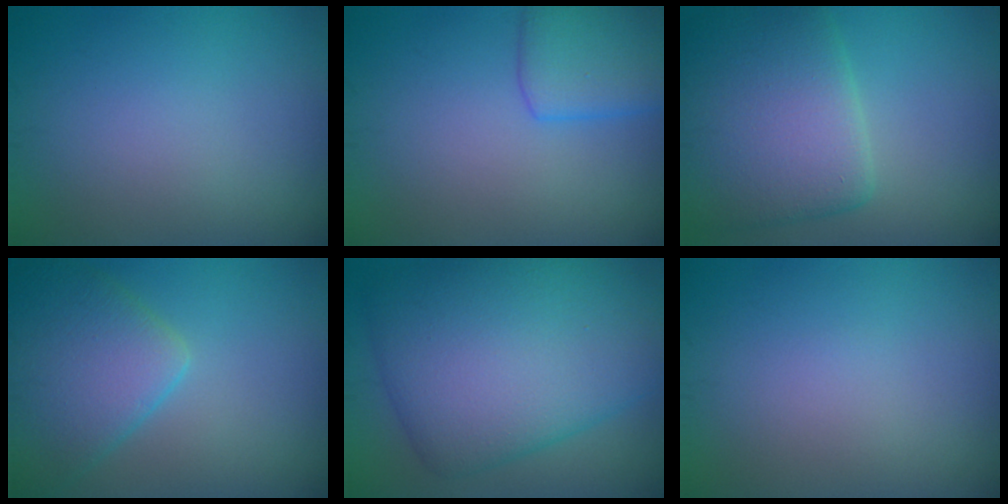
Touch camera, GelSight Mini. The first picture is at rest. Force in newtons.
{"total": 4.1, "press": 4.1, "slide": 0.1}
{"total": 8.8, "press": 8.7, "slide": 1.0}
{"total": 6.9, "press": 6.9, "slide": 0.5}
{"total": 11.5, "press": 11.5, "slide": 0.2}
{"total": 0.0}